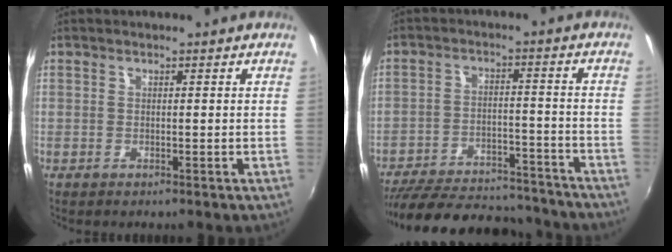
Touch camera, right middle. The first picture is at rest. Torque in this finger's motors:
{"motor_torque": [1.04, -1.10, 0.75, 0.21]}